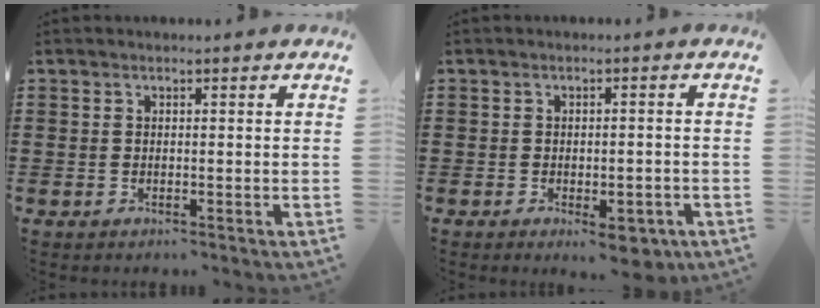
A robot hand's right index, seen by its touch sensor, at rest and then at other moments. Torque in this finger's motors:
{"motor_torque": [0.90, -0.68, 0.29, 0.03]}